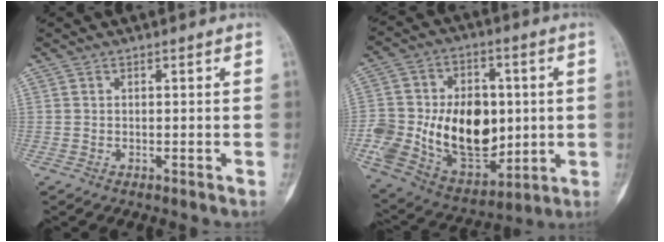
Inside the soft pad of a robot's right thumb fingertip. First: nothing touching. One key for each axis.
{"total": 26.1, "fx": -0.9, "fy": 17.7, "fz": 19.2, "tx": -0.330, "ty": 0.001, "tz": 0.016}